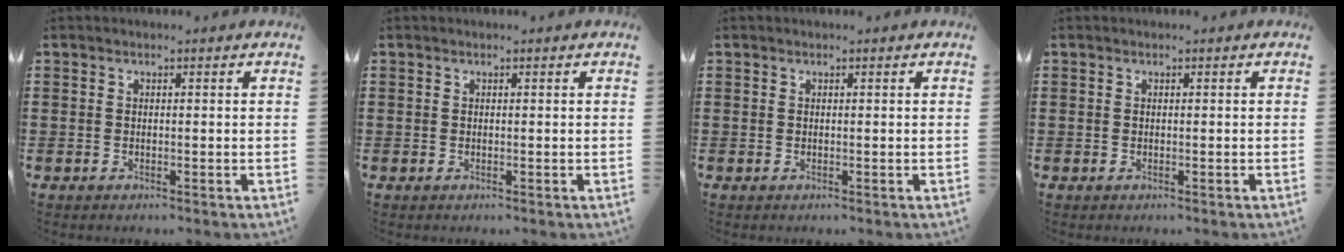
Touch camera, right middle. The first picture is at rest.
{"total": 0.0}
{"total": 0.0}
{"total": 0.0}